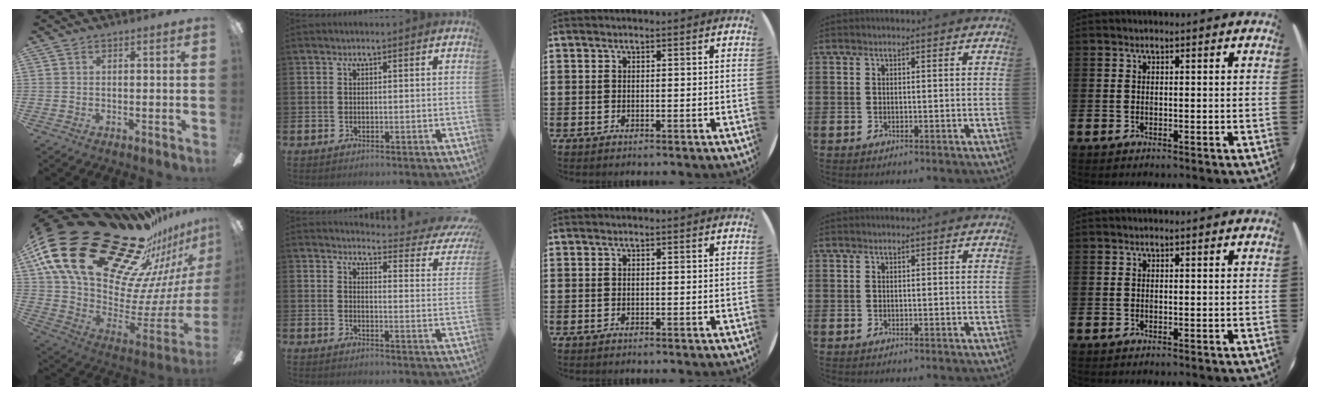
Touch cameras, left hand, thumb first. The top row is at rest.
{"thumb": {"total": 33.7, "force": [22.0, 15.9, 19.9], "torque": [-0.310, -0.202, 0.439]}, "index": {"total": 3.3, "force": [3.0, 1.1, 0.9], "torque": [-0.013, -0.039, 0.040]}}